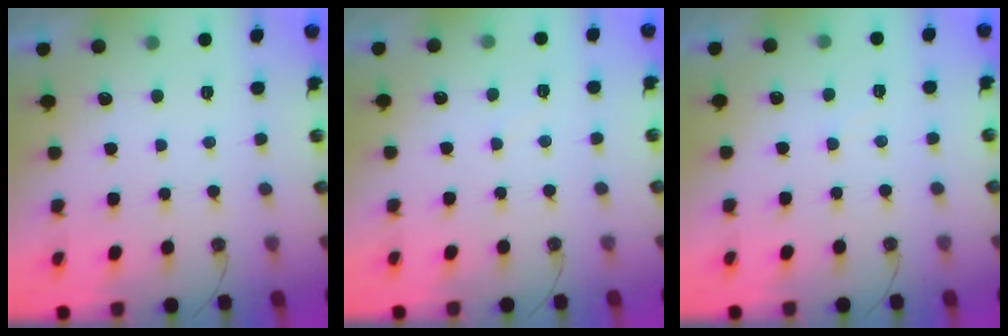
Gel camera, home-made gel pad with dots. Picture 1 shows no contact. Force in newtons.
{"total": 2.7, "press": 2.6, "slide": 0.4}
{"total": 4.6, "press": 4.5, "slide": 0.6}